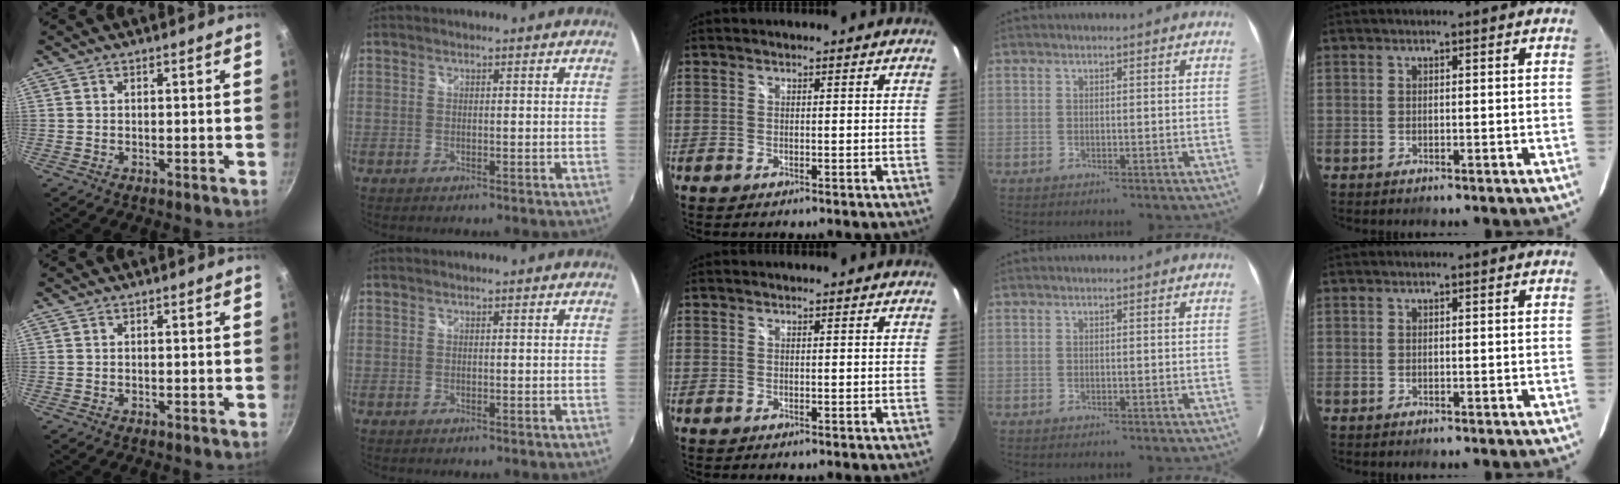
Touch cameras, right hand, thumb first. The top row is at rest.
{}